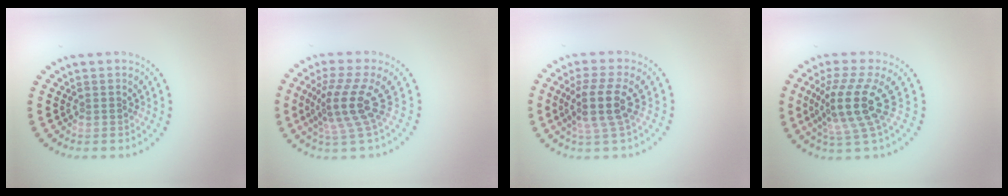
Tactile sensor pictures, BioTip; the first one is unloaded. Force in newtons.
{"total": 4.0, "press": 2.8, "slide": 2.9}
{"total": 3.7, "press": 2.9, "slide": 2.3}
{"total": 5.0, "press": 3.7, "slide": 3.4}